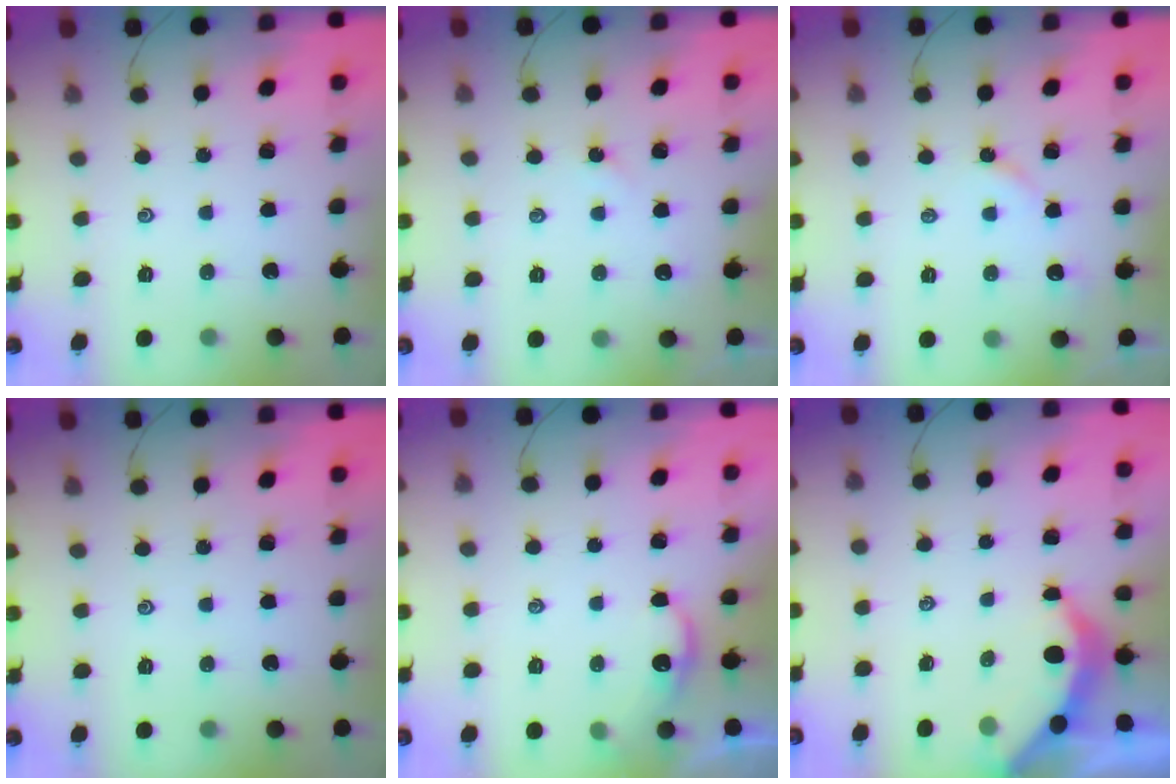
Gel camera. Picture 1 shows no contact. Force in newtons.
{"total": 1.9, "press": 1.9, "slide": 0.3}
{"total": 5.2, "press": 5.2, "slide": 0.5}
{"total": 0.0}
{"total": 2.2, "press": 2.2, "slide": 0.2}
{"total": 3.8, "press": 3.8, "slide": 0.5}